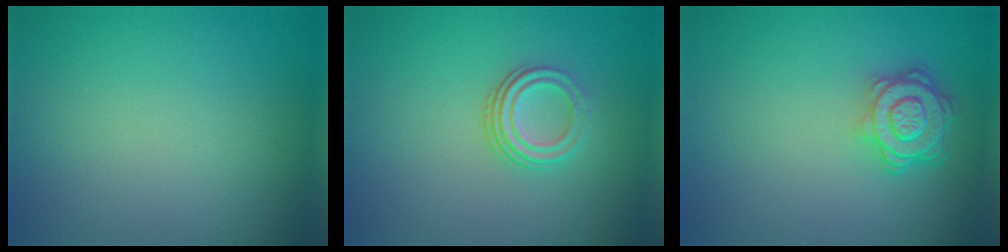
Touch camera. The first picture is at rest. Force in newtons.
{"total": 3.1, "press": 2.1, "slide": 2.4}
{"total": 4.4, "press": 3.7, "slide": 2.3}